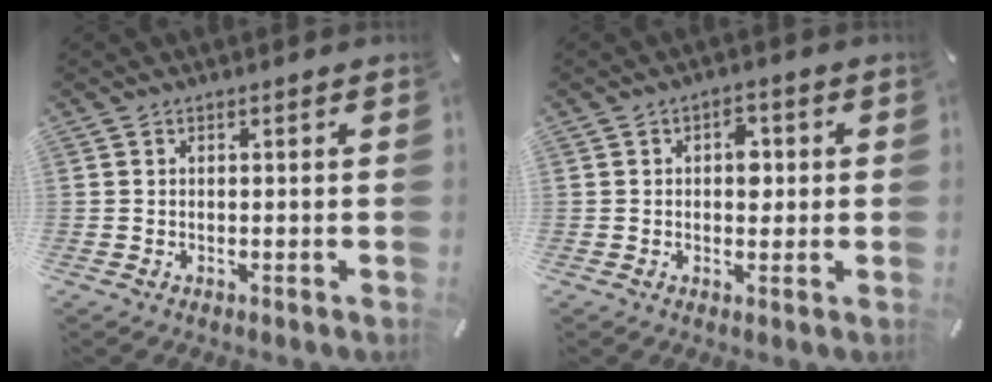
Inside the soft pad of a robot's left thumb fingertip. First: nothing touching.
{"total": 3.9, "force": [0.4, 2.6, 2.9], "torque": [-0.026, -0.002, -0.002]}